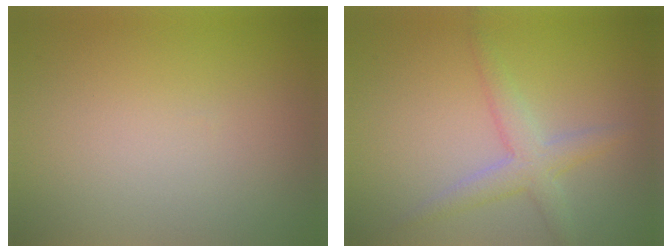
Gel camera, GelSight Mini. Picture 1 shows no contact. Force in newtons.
{"total": 3.0, "press": 3.0, "slide": 0.2}